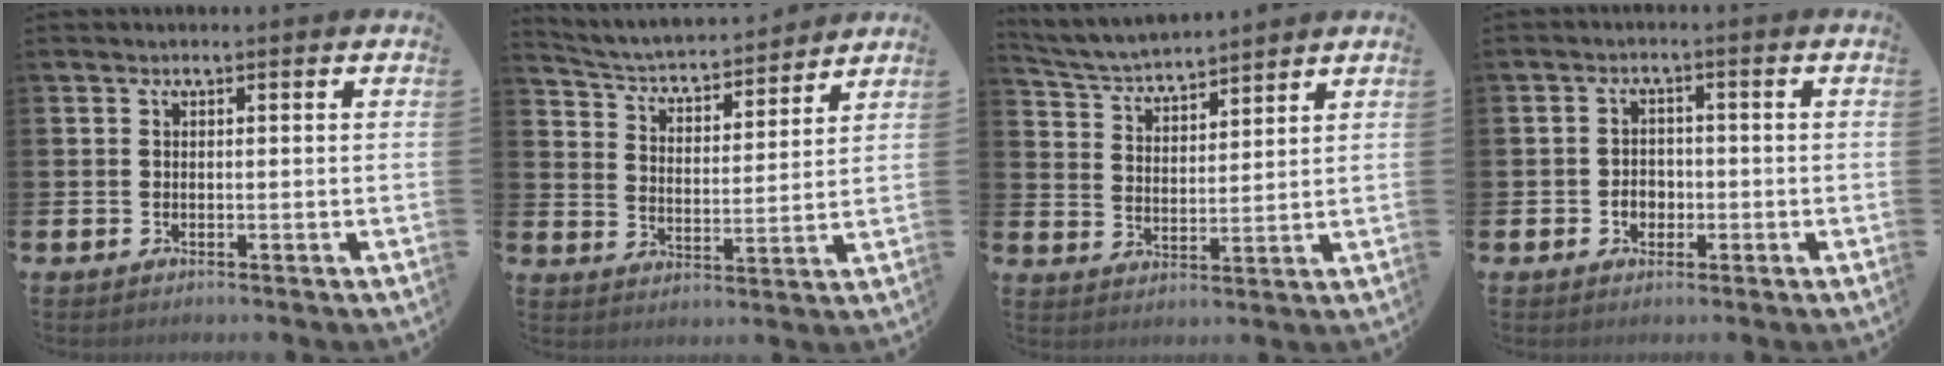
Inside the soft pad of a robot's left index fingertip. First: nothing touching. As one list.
[{"total": 4.4, "force": [4.2, 1.0, 0.9], "torque": [-0.044, -0.042, 0.065]}, {"total": 4.6, "force": [4.5, 0.6, 0.4], "torque": [-0.029, -0.033, 0.078]}, {"total": 2.4, "force": [-0.8, 2.0, 1.1], "torque": [-0.012, 0.001, -0.022]}]